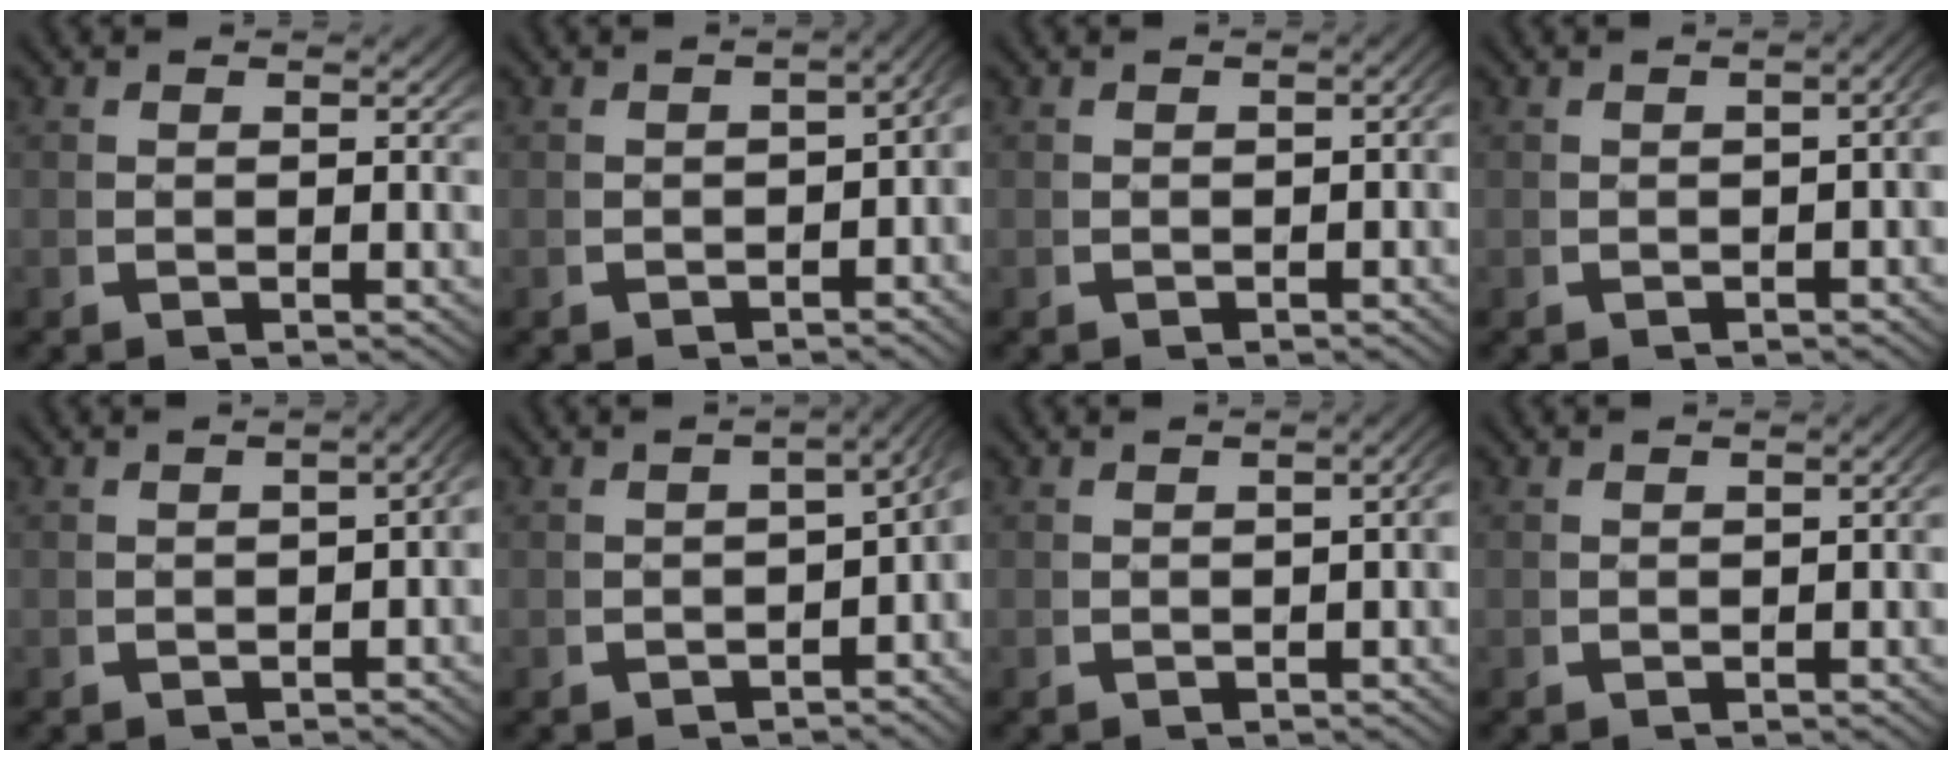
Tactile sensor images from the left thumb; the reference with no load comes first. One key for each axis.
{"total": 3.8, "fx": -0.6, "fy": 2.3, "fz": 3.0, "tx": -0.026, "ty": 0.011, "tz": -0.014}
{"total": 1.4, "fx": -0.9, "fy": 0.6, "fz": 0.9, "tx": -0.011, "ty": 0.000, "tz": -0.011}
{"total": 2.9, "fx": -0.6, "fy": 1.4, "fz": 2.5, "tx": -0.026, "ty": 0.011, "tz": -0.011}
{"total": 3.5, "fx": -0.7, "fy": 1.9, "fz": 2.8, "tx": -0.026, "ty": 0.010, "tz": -0.013}
{"total": 5.0, "fx": -0.1, "fy": 3.5, "fz": 3.6, "tx": -0.034, "ty": 0.023, "tz": -0.015}
{"total": 2.6, "fx": -0.5, "fy": 1.2, "fz": 2.3, "tx": -0.024, "ty": 0.009, "tz": -0.008}
{"total": 1.0, "fx": -0.7, "fy": 0.5, "fz": 0.6, "tx": -0.008, "ty": 0.001, "tz": -0.009}